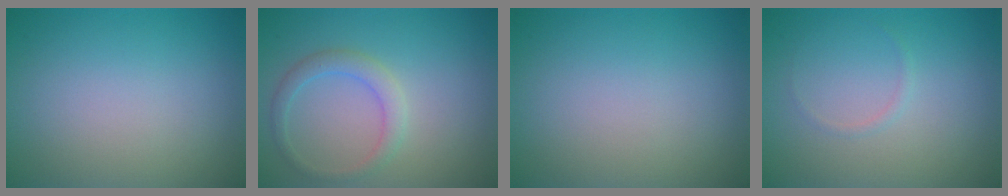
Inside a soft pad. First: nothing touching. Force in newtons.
{"total": 2.2, "press": 2.2, "slide": 0.2}
{"total": 0.0}
{"total": 0.5, "press": 0.5, "slide": 0.1}